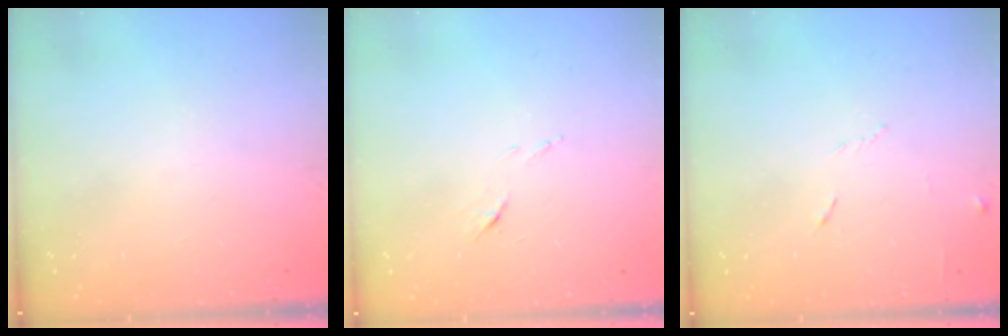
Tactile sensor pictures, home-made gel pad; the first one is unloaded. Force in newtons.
{"total": 5.5, "press": 5.5, "slide": 0.5}
{"total": 6.4, "press": 6.3, "slide": 0.7}